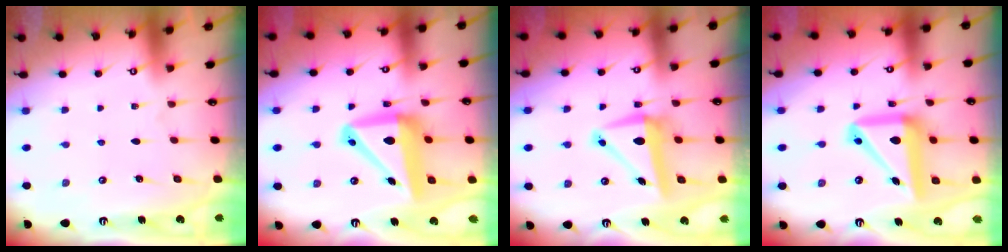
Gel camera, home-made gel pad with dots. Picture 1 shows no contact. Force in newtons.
{"total": 14.5, "press": 14.2, "slide": 2.7}
{"total": 7.9, "press": 7.7, "slide": 1.6}
{"total": 15.7, "press": 15.5, "slide": 2.4}